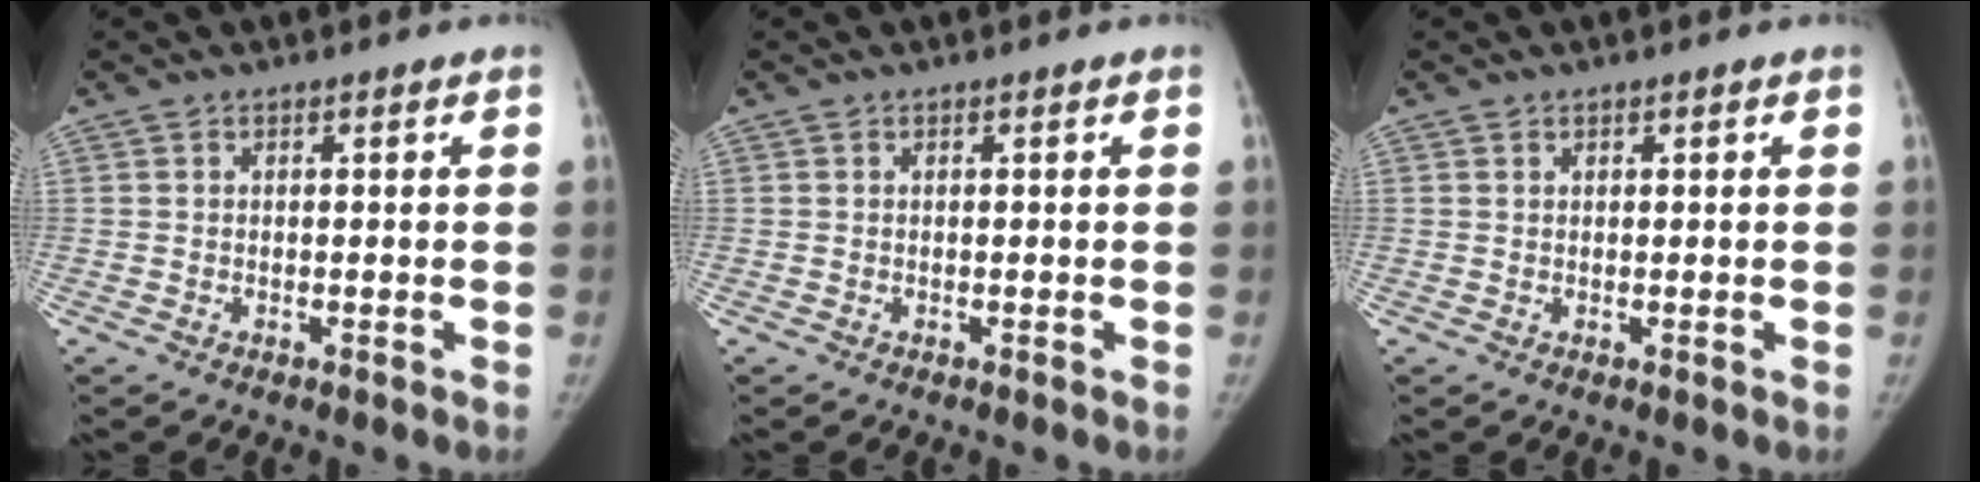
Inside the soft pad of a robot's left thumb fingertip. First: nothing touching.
{"total": 0.0}
{"total": 0.5, "force": [0.4, 0.3, 0.1], "torque": [0.004, -0.002, 0.005]}